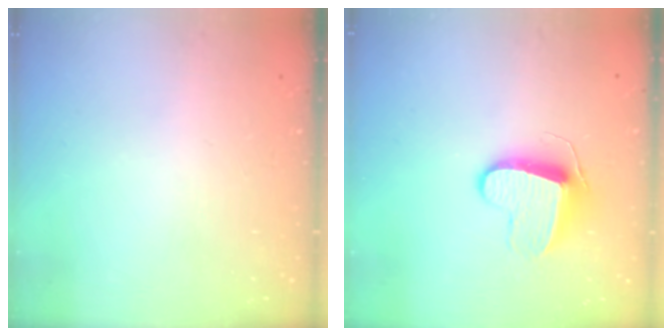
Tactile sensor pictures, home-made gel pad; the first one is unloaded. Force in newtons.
{"total": 9.9, "press": 9.9, "slide": 0.8}